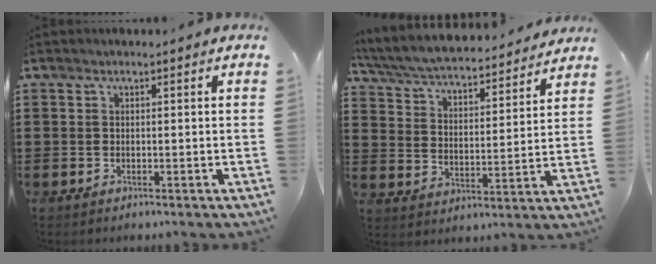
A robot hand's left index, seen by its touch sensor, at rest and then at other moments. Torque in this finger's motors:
{"motor_torque": [2.14, 0.00, 0.36, 0.21]}